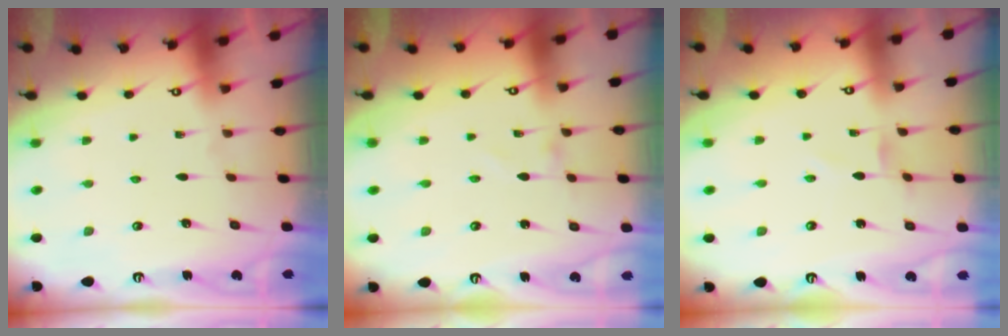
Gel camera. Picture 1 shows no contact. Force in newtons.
{"total": 1.3, "press": 1.3, "slide": 0.0}
{"total": 0.8, "press": 0.8, "slide": 0.2}